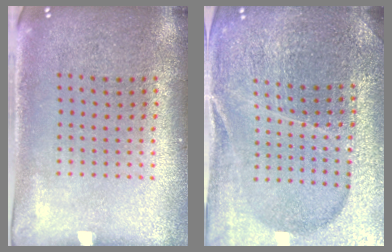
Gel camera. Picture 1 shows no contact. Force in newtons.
{"total": 4.9, "press": 4.5, "slide": 1.9}